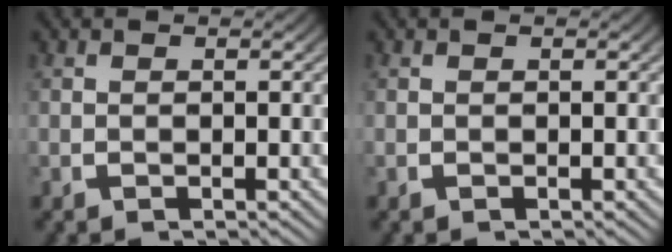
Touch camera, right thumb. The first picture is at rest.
{"total": 0.0}